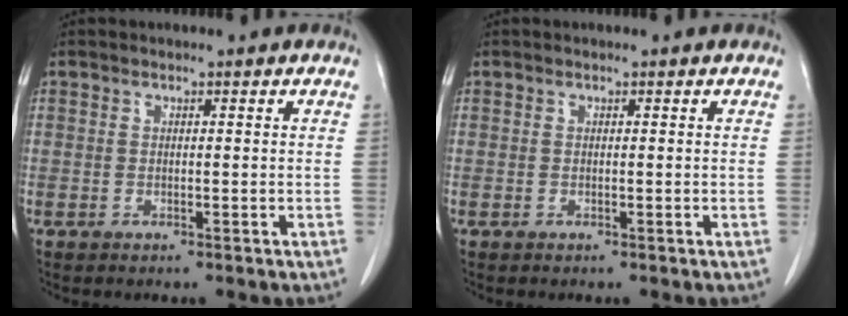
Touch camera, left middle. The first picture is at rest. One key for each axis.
{"total": 0.0}